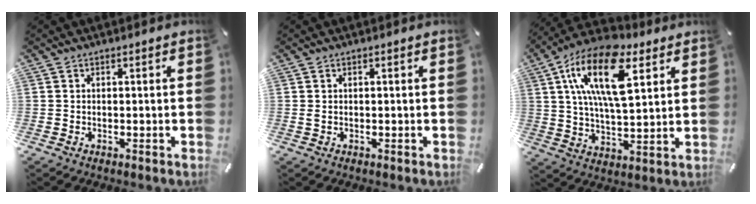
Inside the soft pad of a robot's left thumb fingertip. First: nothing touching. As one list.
[{"total": 0.7, "force": [0.2, 0.1, 0.7], "torque": [-0.012, -0.001, 0.003]}, {"total": 20.1, "force": [9.4, 9.3, 15.1], "torque": [-0.309, -0.023, 0.154]}]